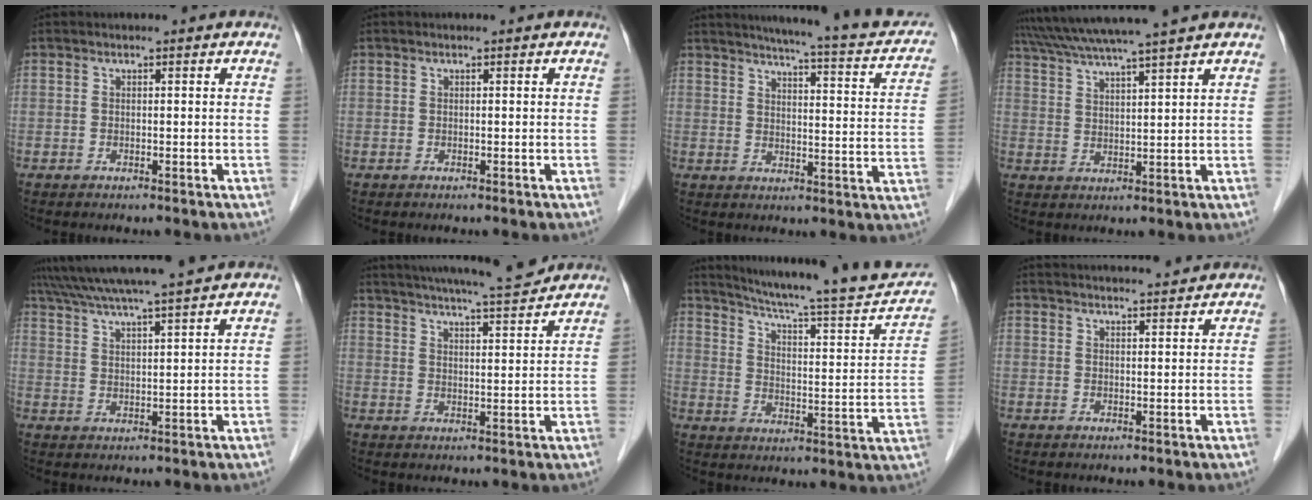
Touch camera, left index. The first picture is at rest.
{"total": 0.0}
{"total": 18.8, "force": [15.9, 2.3, 9.8], "torque": [-0.124, -0.013, 0.182]}
{"total": 12.4, "force": [10.9, -1.2, 5.9], "torque": [-0.107, 0.026, 0.167]}
{"total": 13.4, "force": [11.8, -0.9, 6.2], "torque": [-0.112, 0.027, 0.177]}
{"total": 13.8, "force": [12.7, 0.1, 5.4], "torque": [-0.094, 0.003, 0.181]}
{"total": 22.8, "force": [20.6, 1.3, 9.7], "torque": [-0.139, -0.040, 0.270]}
{"total": 10.1, "force": [9.6, 0.4, 2.8], "torque": [-0.039, 0.021, 0.126]}